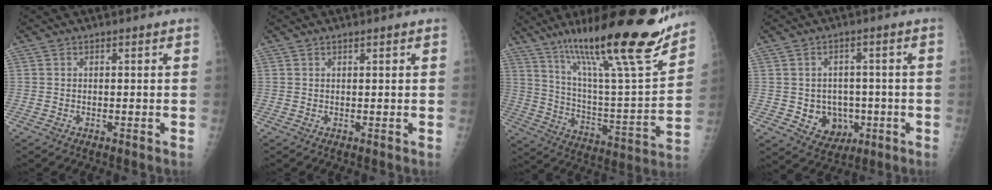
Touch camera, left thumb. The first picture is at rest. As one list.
[{"total": 0.6, "force": [0.4, 0.1, 0.3], "torque": [-0.006, -0.001, 0.007]}, {"total": 27.5, "force": [19.0, 4.3, 19.5], "torque": [-0.289, -0.070, 0.313]}, {"total": 7.7, "force": [-1.5, 6.7, 3.6], "torque": [-0.018, 0.007, -0.010]}]